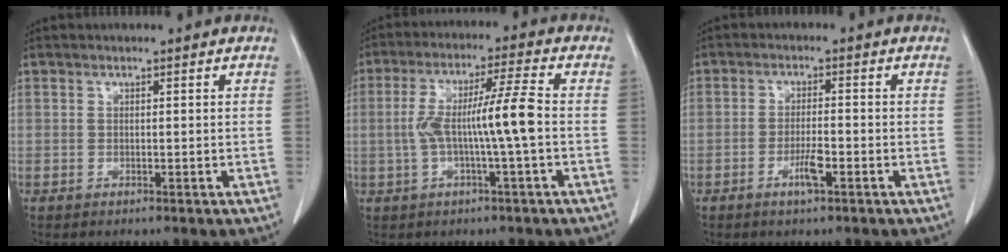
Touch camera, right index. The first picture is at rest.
{"total": 9.0, "force": [-1.0, -0.3, 8.9], "torque": [-0.174, 0.020, -0.019]}
{"total": 3.5, "force": [-1.7, 0.4, 3.0], "torque": [-0.057, -0.001, -0.031]}